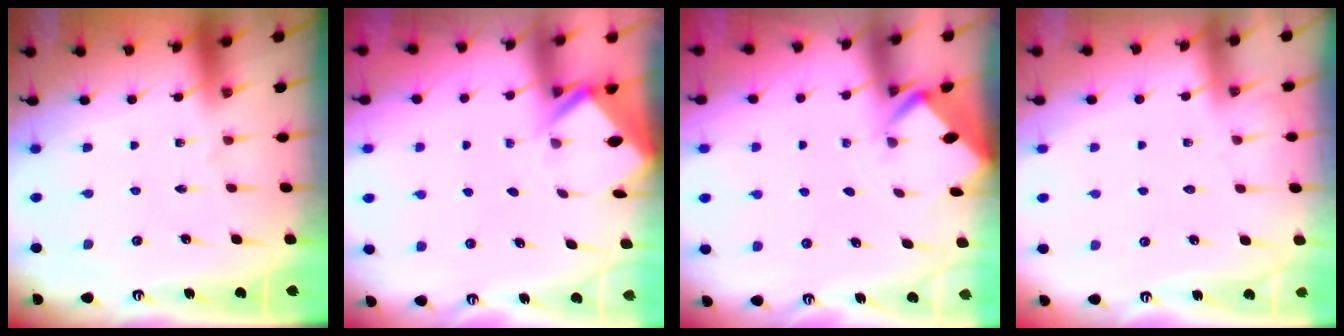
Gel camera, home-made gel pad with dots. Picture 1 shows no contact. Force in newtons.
{"total": 2.4, "press": 2.4, "slide": 0.1}
{"total": 2.2, "press": 2.2, "slide": 0.2}
{"total": 2.9, "press": 2.8, "slide": 0.4}